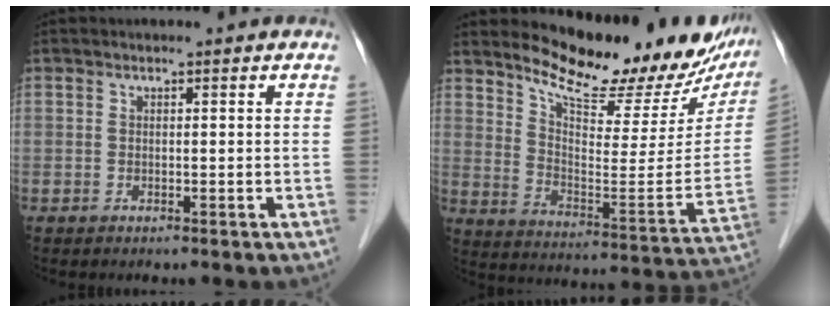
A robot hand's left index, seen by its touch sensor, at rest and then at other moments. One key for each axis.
{"total": 21.4, "fx": 18.8, "fy": 5.0, "fz": 8.9, "tx": -0.128, "ty": -0.060, "tz": 0.257}